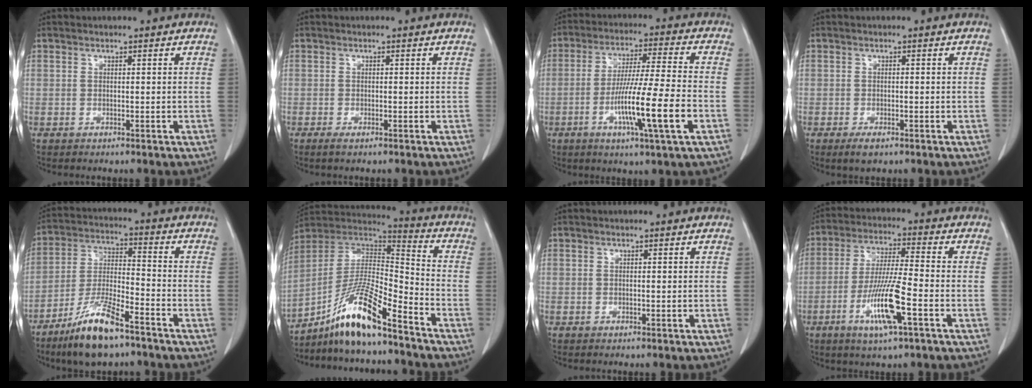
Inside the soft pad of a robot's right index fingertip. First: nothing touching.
{"total": 1.1, "force": [-0.7, 0.0, 0.8], "torque": [-0.017, -0.003, -0.013]}
{"total": 13.1, "force": [-4.3, -0.6, 12.4], "torque": [-0.225, -0.014, -0.079]}
{"total": 2.2, "force": [-1.3, 0.8, 1.6], "torque": [-0.031, -0.004, -0.018]}
{"total": 12.0, "force": [-8.3, 2.2, 8.3], "torque": [-0.176, -0.024, -0.155]}
{"total": 14.1, "force": [-10.2, 1.3, 9.7], "torque": [-0.186, 0.009, -0.183]}
{"total": 0.0}
{"total": 10.9, "force": [-4.3, 0.3, 10.1], "torque": [-0.197, -0.015, -0.082]}